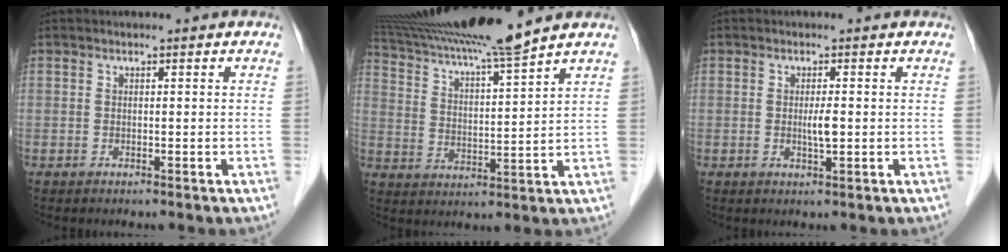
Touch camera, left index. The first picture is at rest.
{"total": 15.3, "force": [13.7, -1.8, 6.5], "torque": [-0.121, -0.012, 0.234]}
{"total": 2.0, "force": [-0.1, 0.2, 2.0], "torque": [-0.038, -0.002, -0.001]}